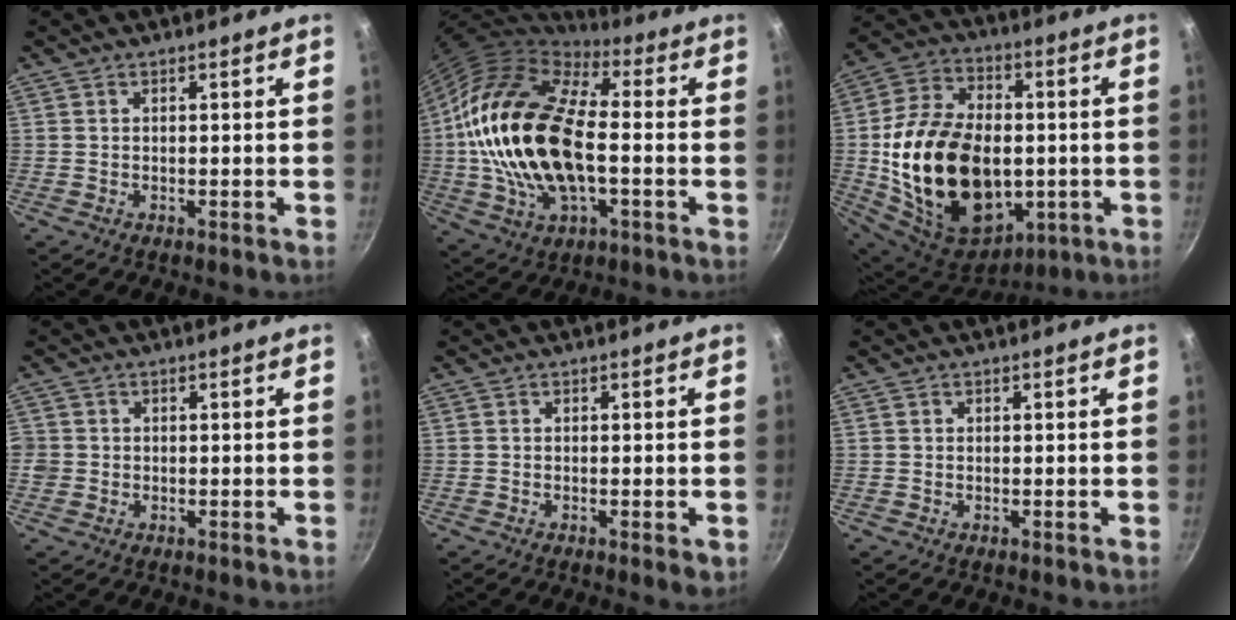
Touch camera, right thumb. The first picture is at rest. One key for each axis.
{"total": 23.1, "fx": -0.5, "fy": 12.4, "fz": 19.5, "tx": -0.351, "ty": 0.020, "tz": -0.012}
{"total": 28.9, "fx": -2.2, "fy": 19.3, "fz": 21.3, "tx": -0.375, "ty": 0.011, "tz": -0.021}
{"total": 2.3, "fx": -0.5, "fy": 2.2, "fz": 0.6, "tx": -0.007, "ty": 0.004, "tz": -0.011}
{"total": 2.2, "fx": -0.7, "fy": 0.5, "fz": 2.0, "tx": -0.034, "ty": -0.006, "tz": -0.011}
{"total": 0.0}